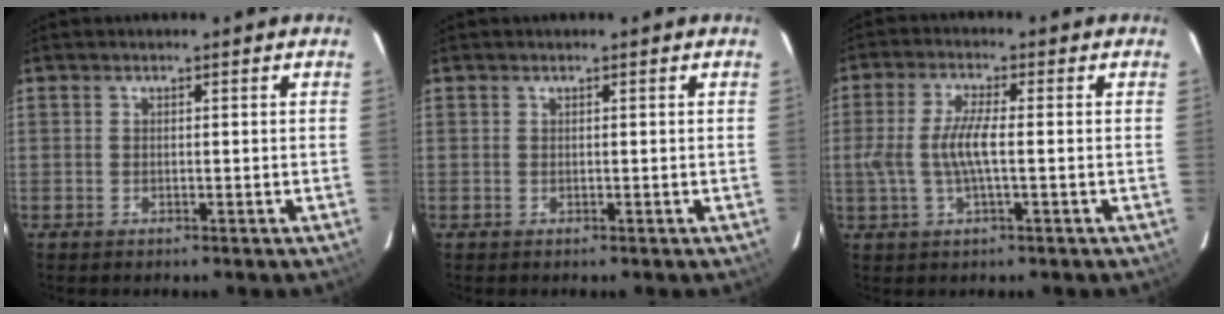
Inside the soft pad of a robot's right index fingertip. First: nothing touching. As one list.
[{"total": 0.0}, {"total": 6.9, "force": [-0.7, 1.3, 6.8], "torque": [-0.139, 0.000, -0.012]}]